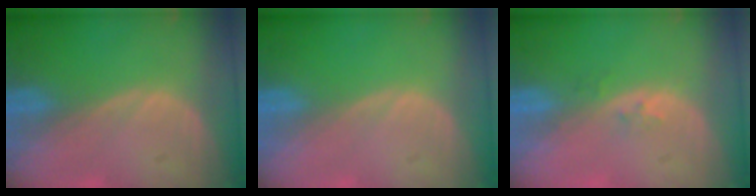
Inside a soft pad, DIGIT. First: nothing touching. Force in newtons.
{"total": 0.0}
{"total": 1.6, "press": 1.2, "slide": 1.0}